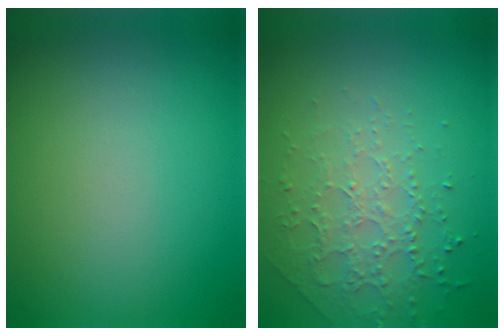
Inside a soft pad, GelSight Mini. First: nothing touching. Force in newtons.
{"total": 2.1, "press": 1.9, "slide": 0.9}